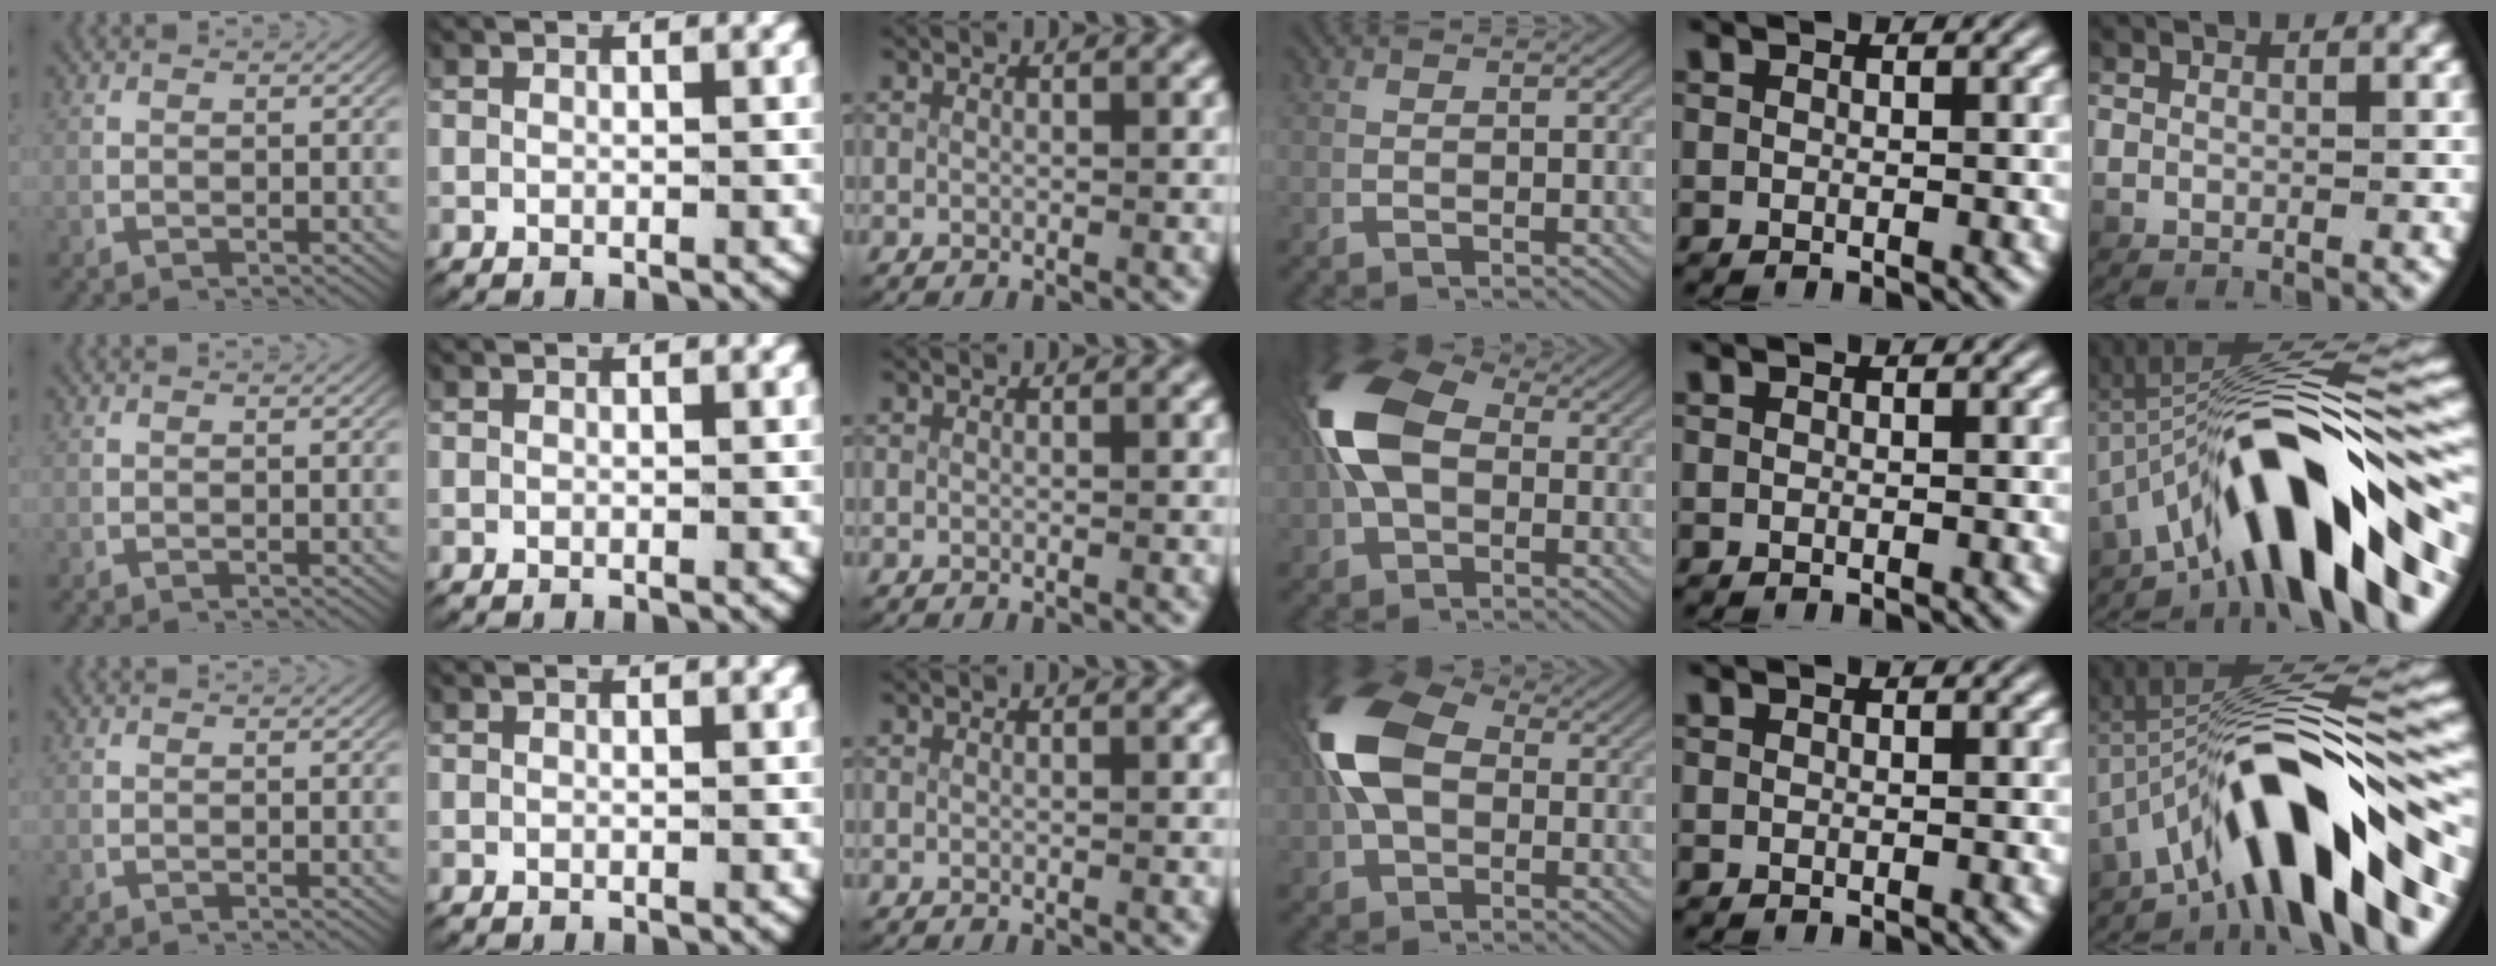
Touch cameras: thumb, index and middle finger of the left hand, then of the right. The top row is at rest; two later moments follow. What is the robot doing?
{"motion": "lift_and_place", "object": "fork"}